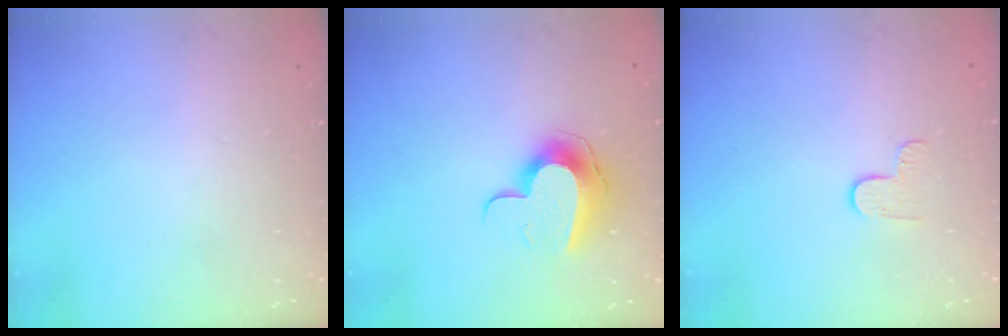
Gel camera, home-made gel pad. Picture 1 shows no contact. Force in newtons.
{"total": 12.2, "press": 12.2, "slide": 0.9}
{"total": 3.3, "press": 3.3, "slide": 0.4}